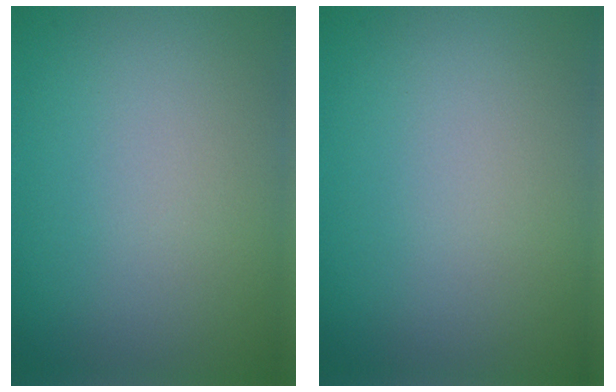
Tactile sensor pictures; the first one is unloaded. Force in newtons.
{"total": 0.0}